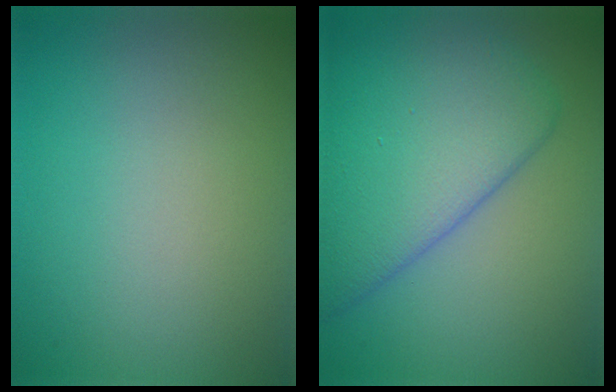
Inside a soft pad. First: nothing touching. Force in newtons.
{"total": 8.9, "press": 8.9, "slide": 0.1}